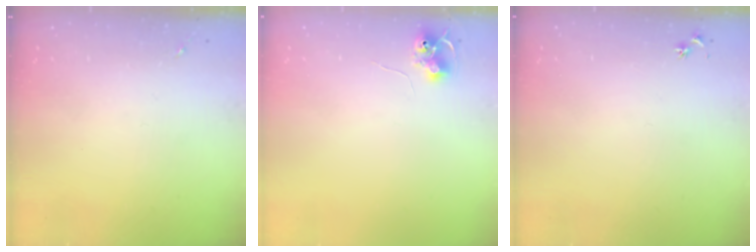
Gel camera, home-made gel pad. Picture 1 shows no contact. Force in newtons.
{"total": 7.9, "press": 7.8, "slide": 0.9}
{"total": 3.0, "press": 2.9, "slide": 0.3}